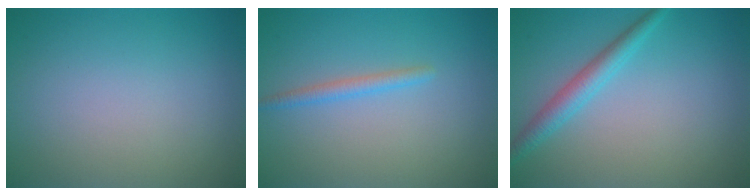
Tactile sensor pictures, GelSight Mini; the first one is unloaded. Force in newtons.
{"total": 1.4, "press": 1.4, "slide": 0.0}
{"total": 2.6, "press": 2.6, "slide": 0.1}